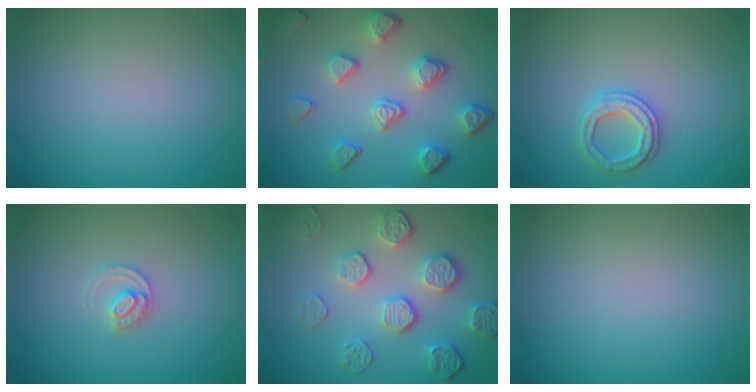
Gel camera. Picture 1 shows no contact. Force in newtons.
{"total": 4.8, "press": 3.7, "slide": 3.0}
{"total": 2.5, "press": 2.4, "slide": 0.6}
{"total": 1.7, "press": 1.7, "slide": 0.1}
{"total": 5.4, "press": 4.0, "slide": 3.7}
{"total": 0.0}